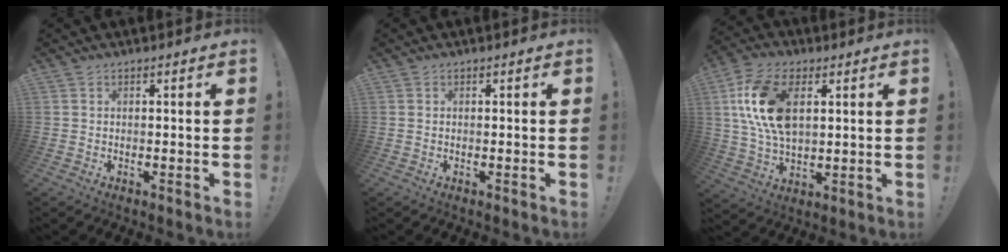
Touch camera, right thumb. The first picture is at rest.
{"total": 0.0}
{"total": 16.2, "force": [4.1, 9.6, 12.3], "torque": [-0.245, -0.002, 0.078]}